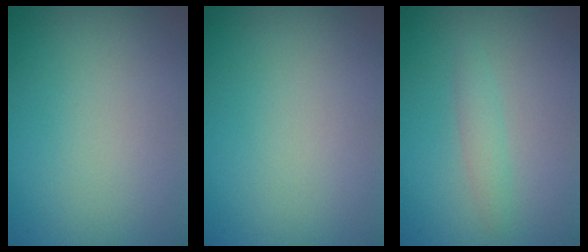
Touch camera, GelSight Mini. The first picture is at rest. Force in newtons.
{"total": 0.0}
{"total": 1.4, "press": 1.4, "slide": 0.0}